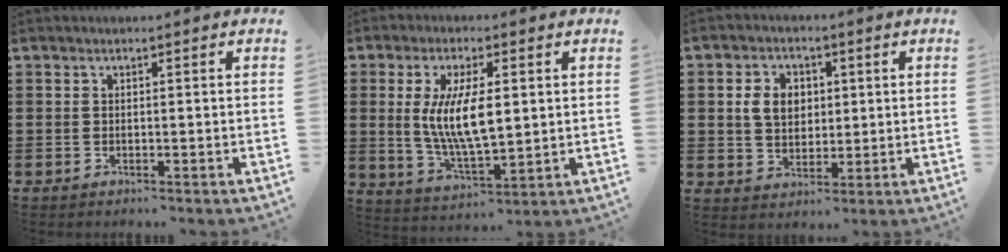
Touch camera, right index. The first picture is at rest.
{"total": 9.7, "force": [1.1, 3.5, 9.0], "torque": [-0.191, 0.000, 0.014]}
{"total": 5.5, "force": [1.0, 4.2, 3.4], "torque": [-0.087, 0.012, 0.013]}